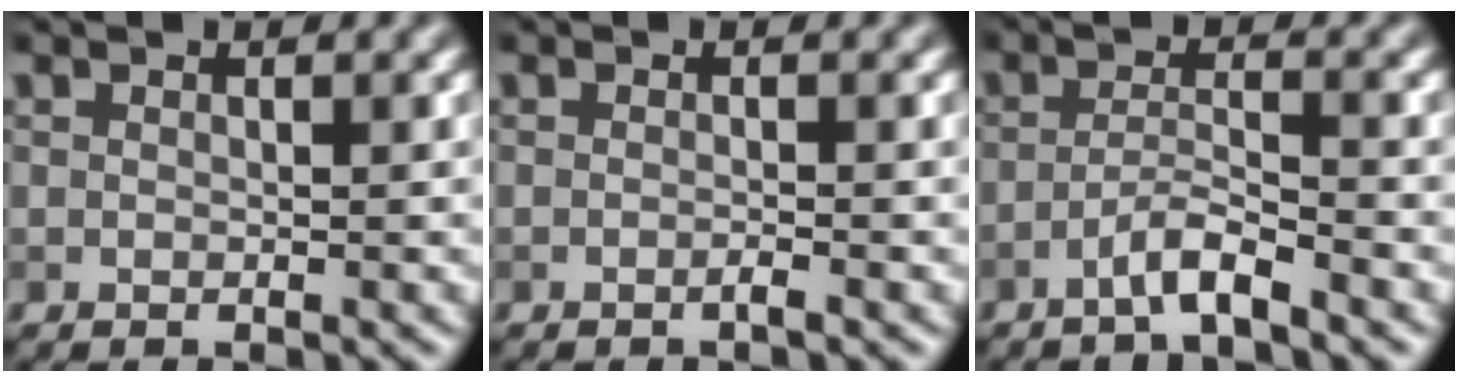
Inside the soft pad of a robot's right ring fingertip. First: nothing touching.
{"total": 0.7, "force": [-0.4, 0.0, 0.6], "torque": [-0.010, 0.000, -0.010]}
{"total": 2.8, "force": [-1.9, 0.2, 2.0], "torque": [-0.034, 0.011, -0.043]}